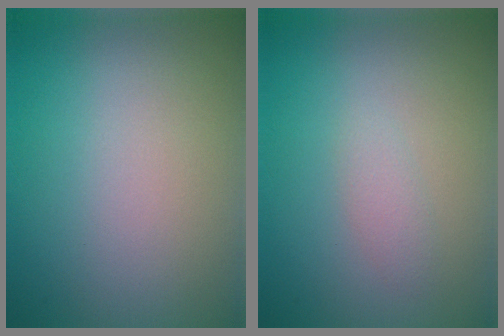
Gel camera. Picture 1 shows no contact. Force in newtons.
{"total": 1.1, "press": 1.1, "slide": 0.1}